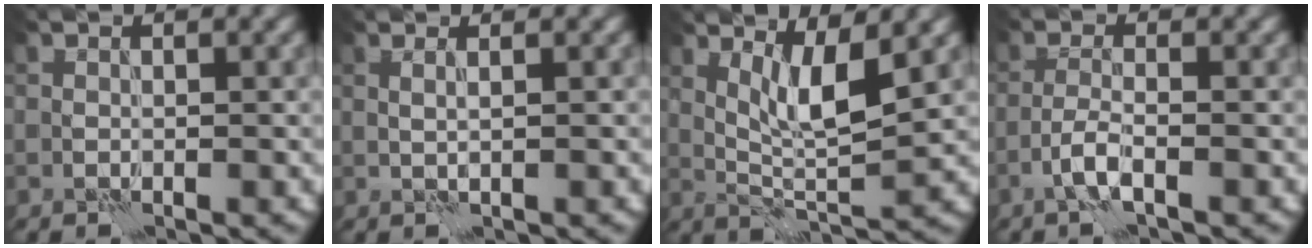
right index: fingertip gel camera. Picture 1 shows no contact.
{"total": 1.5, "force": [0.8, 0.5, 1.2], "torque": [-0.011, -0.004, -0.003]}
{"total": 4.8, "force": [1.8, 0.9, 4.4], "torque": [-0.085, -0.011, 0.037]}
{"total": 2.3, "force": [-1.2, 0.4, 1.9], "torque": [-0.042, 0.006, -0.031]}